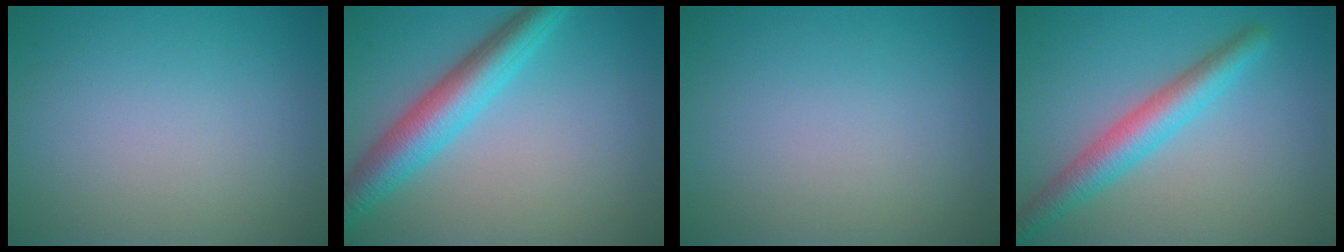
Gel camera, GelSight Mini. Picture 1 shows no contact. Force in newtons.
{"total": 5.6, "press": 5.6, "slide": 0.2}
{"total": 0.0}
{"total": 4.3, "press": 4.3, "slide": 0.1}